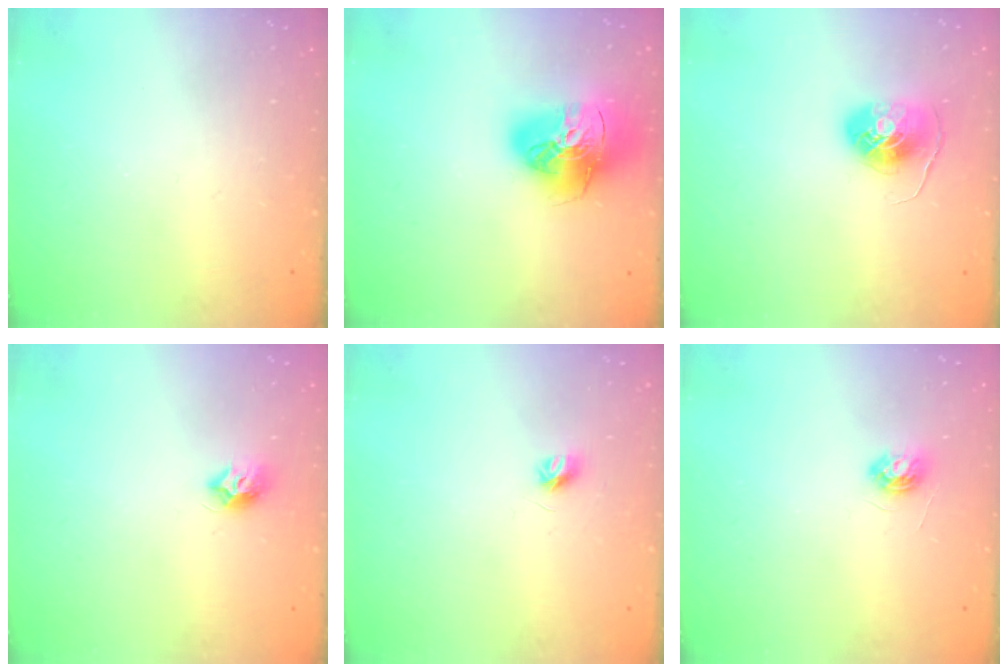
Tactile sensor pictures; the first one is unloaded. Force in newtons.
{"total": 17.6, "press": 17.5, "slide": 1.7}
{"total": 7.5, "press": 7.5, "slide": 0.1}
{"total": 8.2, "press": 8.2, "slide": 0.7}
{"total": 3.6, "press": 3.6, "slide": 0.4}
{"total": 4.4, "press": 4.4, "slide": 0.5}